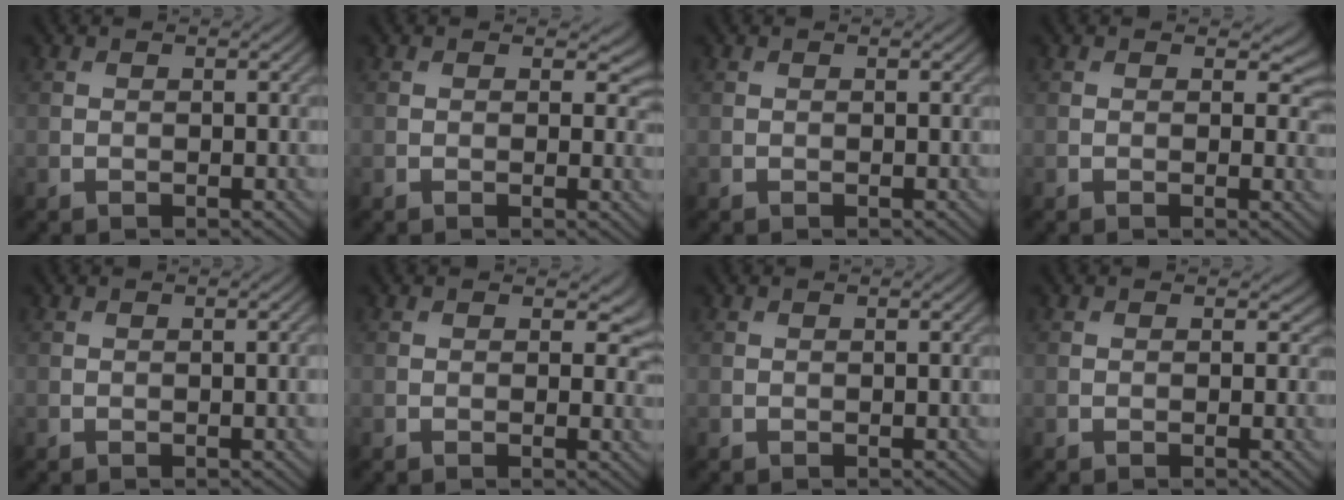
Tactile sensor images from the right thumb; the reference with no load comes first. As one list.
[{"total": 2.2, "force": [0.7, 1.5, 1.4], "torque": [-0.021, -0.007, 0.002]}, {"total": 0.0}, {"total": 2.5, "force": [0.8, 1.7, 1.6], "torque": [-0.023, -0.008, 0.004]}, {"total": 1.0, "force": [0.0, 0.2, 1.0], "torque": [-0.013, 0.000, 0.000]}, {"total": 2.6, "force": [0.8, 1.8, 1.8], "torque": [-0.024, -0.007, 0.005]}, {"total": 0.0}, {"total": 0.8, "force": [0.0, 0.7, 0.3], "torque": [-0.006, -0.007, -0.001]}]